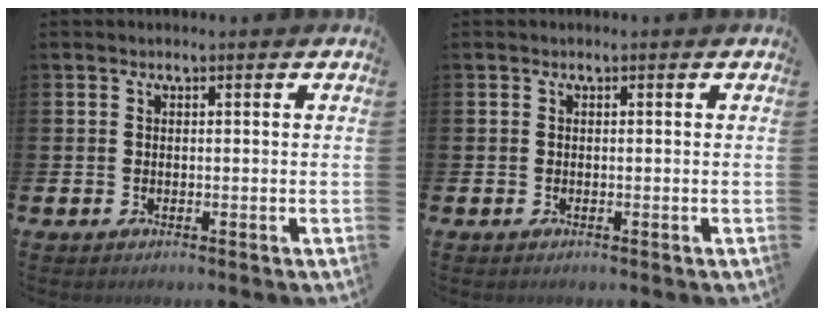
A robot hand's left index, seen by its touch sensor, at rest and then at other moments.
{"total": 0.0}